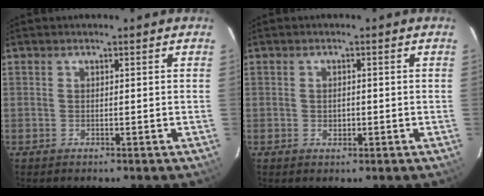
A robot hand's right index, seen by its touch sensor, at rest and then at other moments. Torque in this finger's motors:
{"motor_torque": [-0.03, 0.03, -0.02, -0.01]}